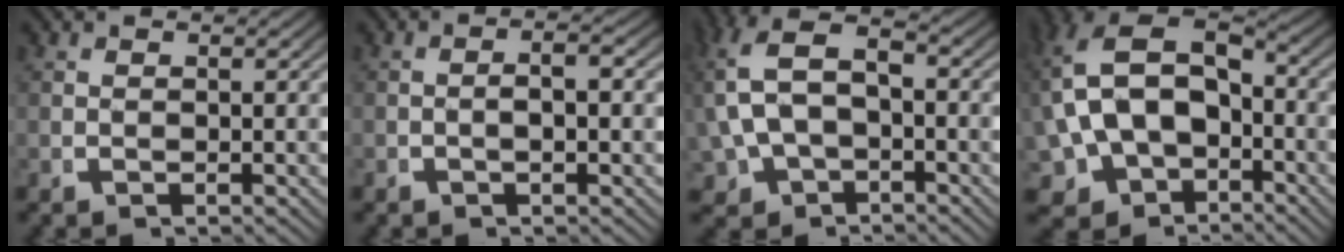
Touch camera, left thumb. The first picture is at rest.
{"total": 1.9, "force": [-0.5, 0.6, 1.7], "torque": [-0.032, 0.001, -0.008]}
{"total": 8.1, "force": [-0.5, 5.8, 5.6], "torque": [-0.144, -0.021, 0.007]}
{"total": 14.6, "force": [-1.5, 11.6, 8.7], "torque": [-0.211, -0.064, -0.008]}